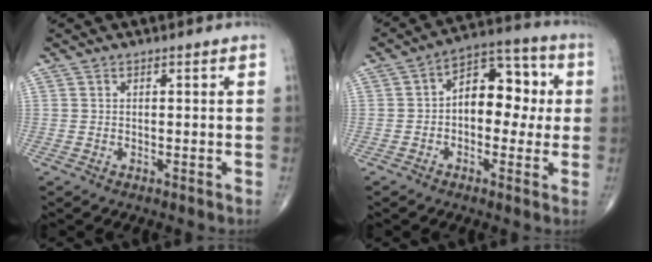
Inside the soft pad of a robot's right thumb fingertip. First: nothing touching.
{"total": 12.0, "force": [0.4, 7.6, 9.2], "torque": [-0.091, 0.034, -0.005]}